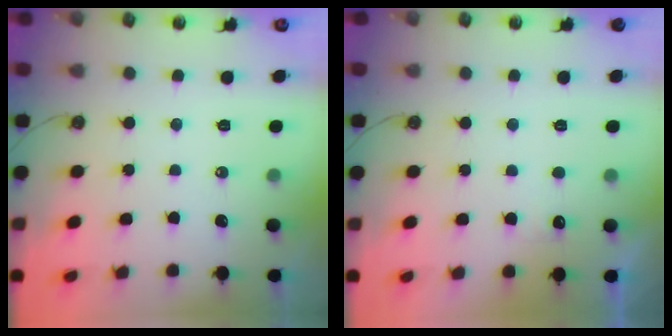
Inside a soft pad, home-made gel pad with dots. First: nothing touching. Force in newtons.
{"total": 3.8, "press": 3.6, "slide": 1.1}